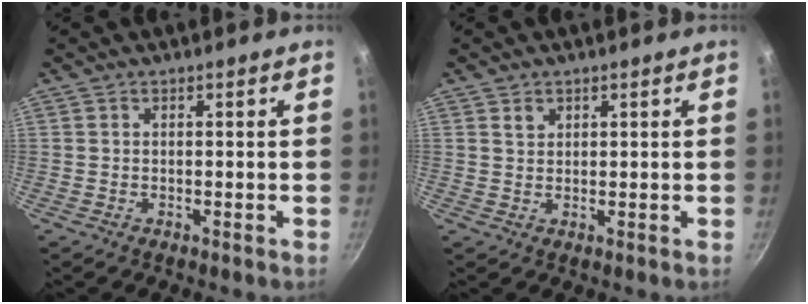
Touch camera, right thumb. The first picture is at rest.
{"total": 1.9, "force": [1.0, 1.4, 0.7], "torque": [-0.007, 0.000, 0.017]}